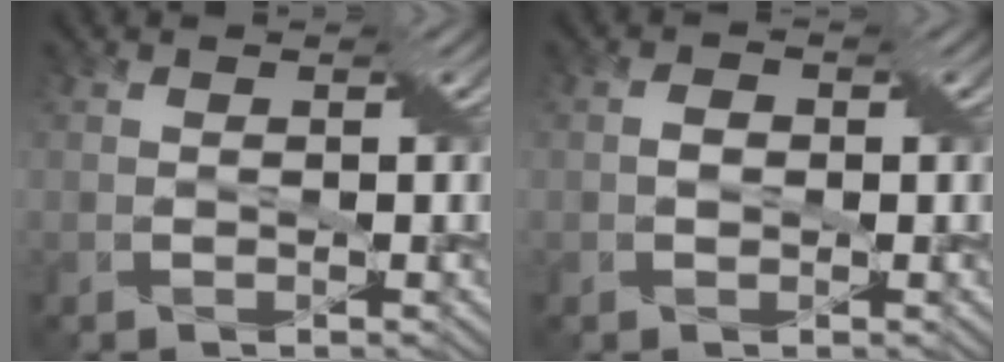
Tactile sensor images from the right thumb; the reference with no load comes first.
{"total": 1.3, "force": [-0.2, 1.0, 0.8], "torque": [-0.017, 0.002, -0.007]}